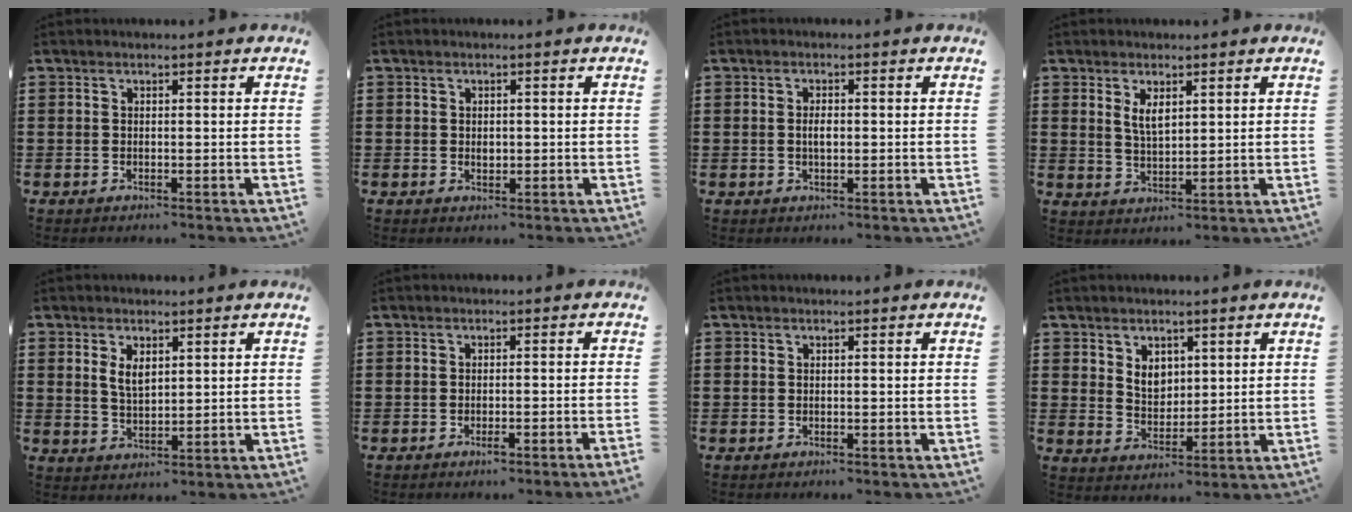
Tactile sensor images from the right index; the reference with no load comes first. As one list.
[{"total": 1.1, "force": [0.1, 0.8, 0.8], "torque": [-0.017, 0.004, 0.002]}, {"total": 2.0, "force": [-0.1, 0.8, 1.9], "torque": [-0.036, 0.002, -0.003]}, {"total": 3.1, "force": [1.6, 1.3, 2.3], "torque": [-0.049, 0.004, 0.029]}, {"total": 3.1, "force": [1.4, 1.5, 2.3], "torque": [-0.042, 0.002, 0.023]}, {"total": 1.7, "force": [-1.2, -0.2, 1.2], "torque": [-0.021, -0.005, -0.022]}, {"total": 0.0}, {"total": 3.9, "force": [1.8, 3.0, 1.8], "torque": [-0.038, 0.007, 0.031]}]